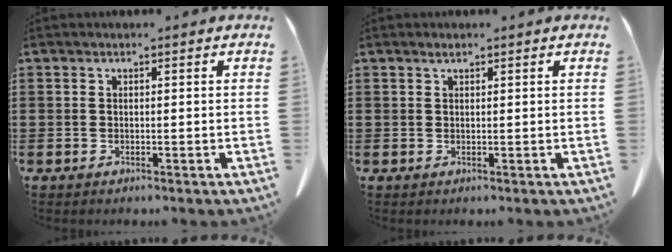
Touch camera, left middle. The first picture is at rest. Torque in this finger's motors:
{"motor_torque": [1.13, 1.01, 0.00, 0.00]}